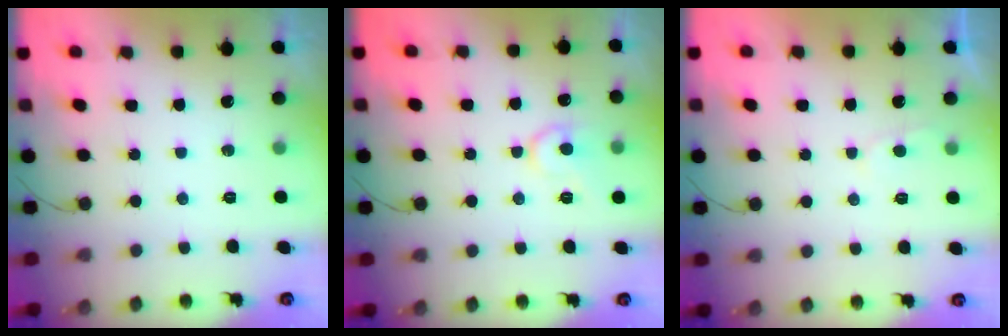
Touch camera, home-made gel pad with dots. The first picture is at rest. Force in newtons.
{"total": 9.5, "press": 9.5, "slide": 0.9}
{"total": 2.0, "press": 2.0, "slide": 0.3}